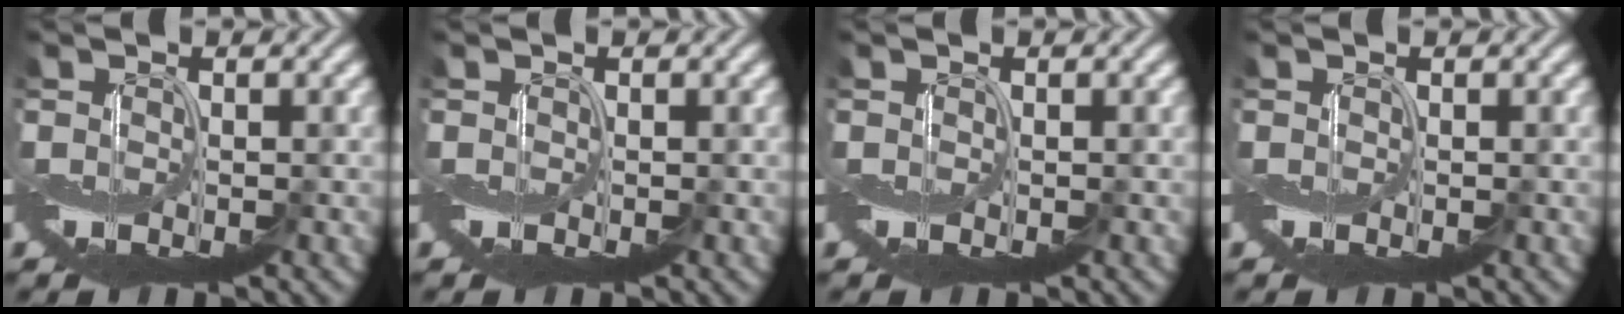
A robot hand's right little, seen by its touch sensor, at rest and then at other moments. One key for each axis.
{"total": 0.0}
{"total": 0.0}
{"total": 0.0}